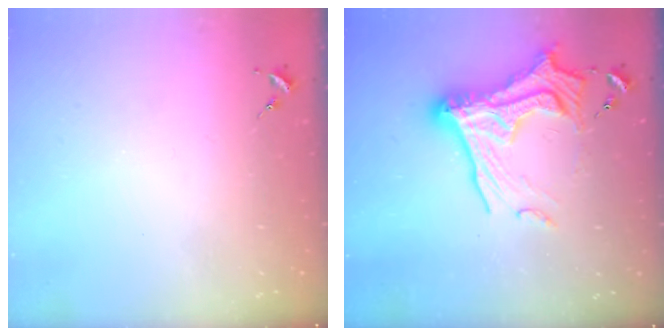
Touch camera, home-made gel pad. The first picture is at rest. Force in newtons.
{"total": 22.2, "press": 22.1, "slide": 2.7}